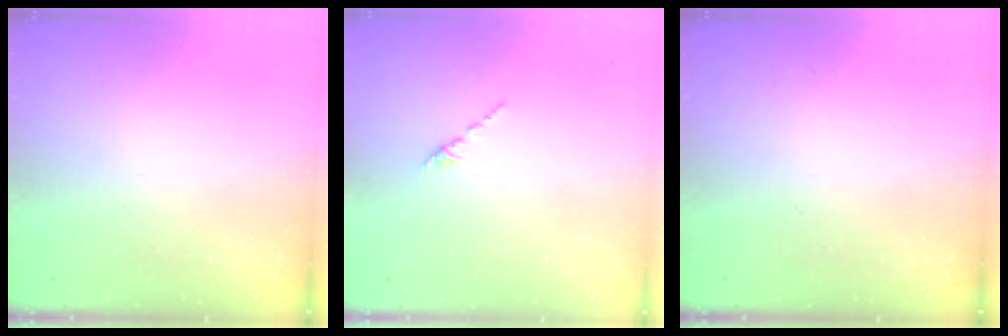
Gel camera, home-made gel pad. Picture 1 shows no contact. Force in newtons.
{"total": 1.6, "press": 1.5, "slide": 0.6}
{"total": 0.0}